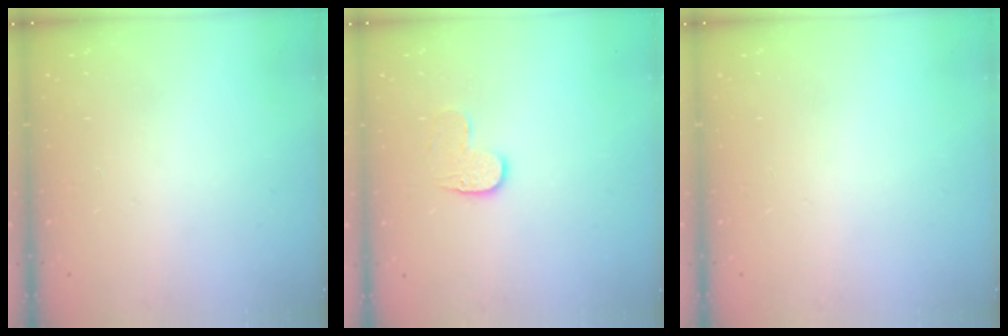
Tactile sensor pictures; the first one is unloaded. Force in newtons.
{"total": 6.7, "press": 6.7, "slide": 0.5}
{"total": 0.0}